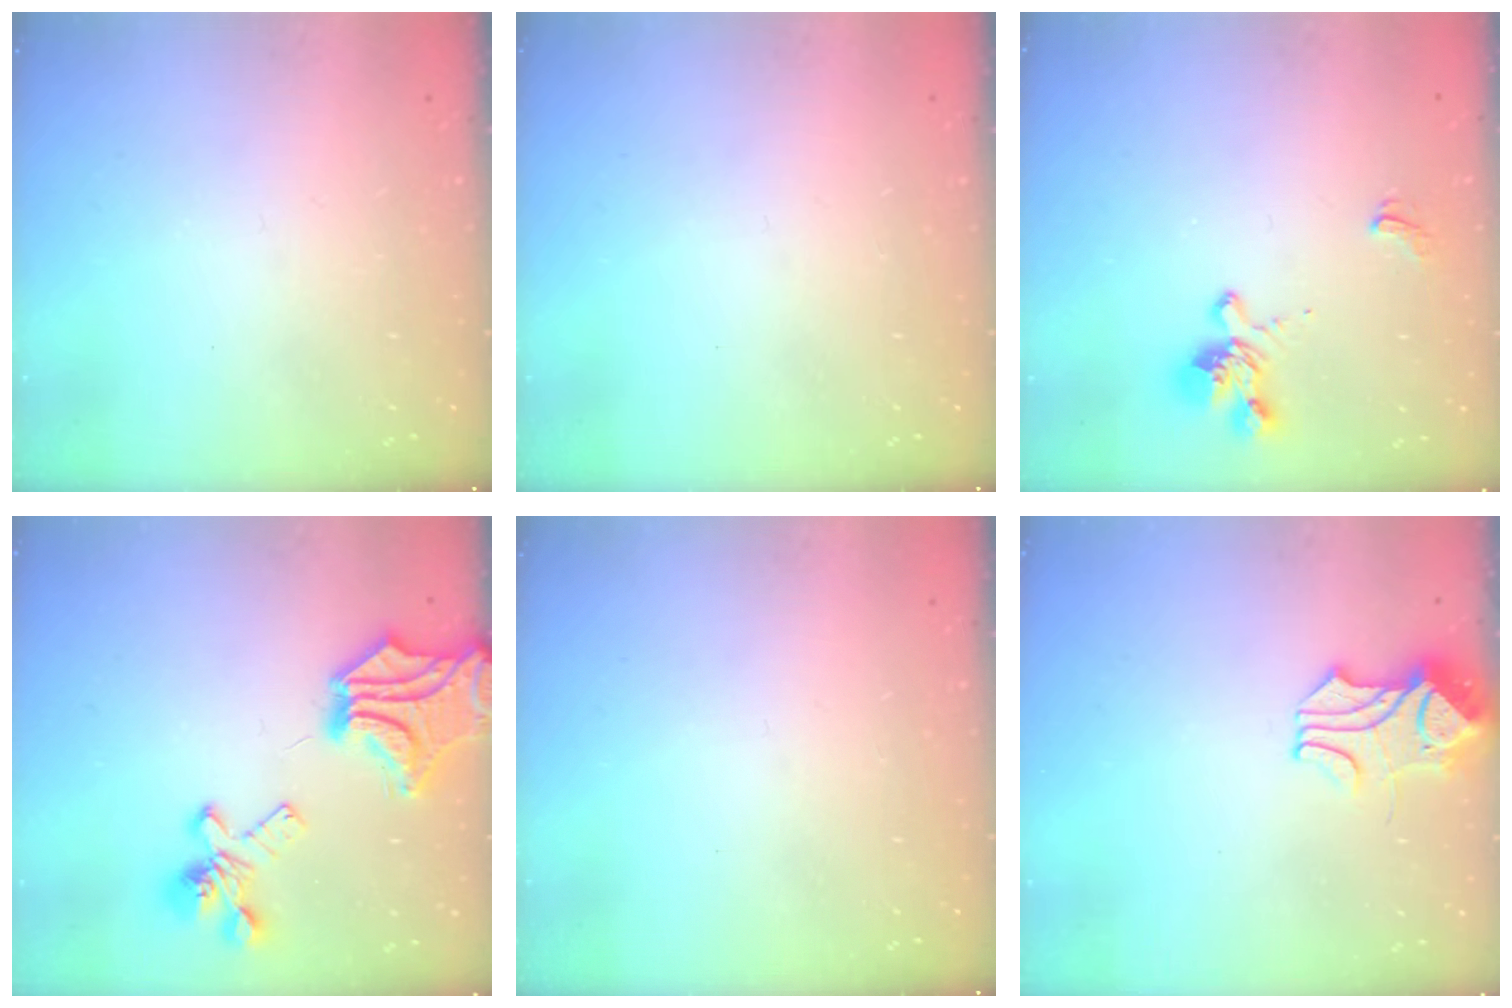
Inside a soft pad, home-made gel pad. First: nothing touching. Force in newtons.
{"total": 0.0}
{"total": 1.4, "press": 0.2, "slide": 1.4}
{"total": 12.3, "press": 11.8, "slide": 3.3}
{"total": 0.0}
{"total": 2.1, "press": 1.8, "slide": 0.9}